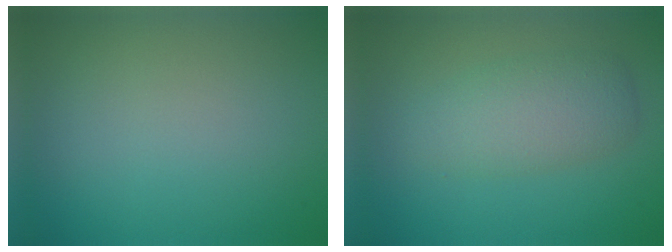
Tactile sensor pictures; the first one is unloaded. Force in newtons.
{"total": 3.8, "press": 3.8, "slide": 0.2}